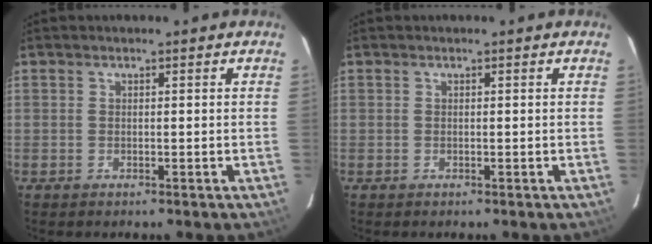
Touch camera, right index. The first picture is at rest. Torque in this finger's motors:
{"motor_torque": [0.00, 0.00, 0.00, 0.00]}